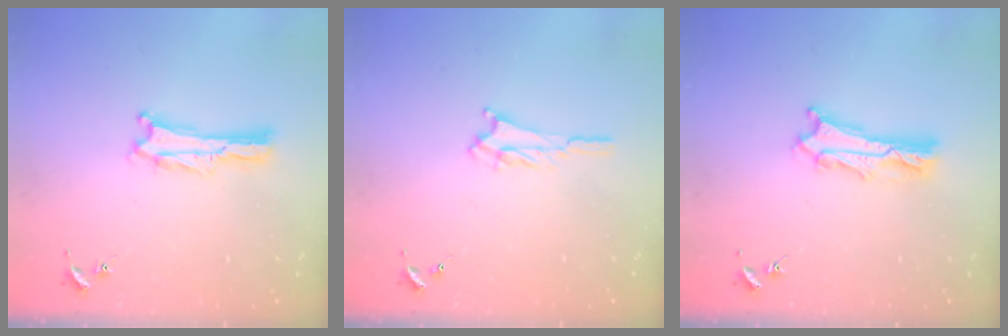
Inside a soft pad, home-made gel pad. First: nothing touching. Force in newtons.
{"total": 1.7, "press": 1.6, "slide": 0.3}
{"total": 3.3, "press": 3.2, "slide": 0.3}